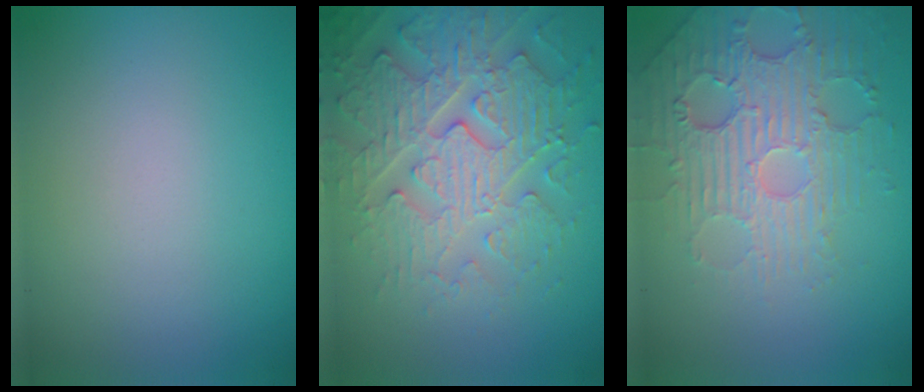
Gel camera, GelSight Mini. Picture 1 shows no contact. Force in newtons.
{"total": 6.1, "press": 5.3, "slide": 3.0}
{"total": 4.5, "press": 4.1, "slide": 2.0}